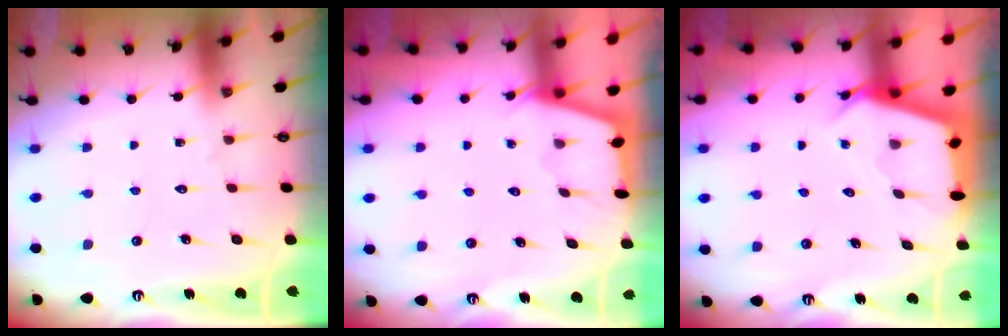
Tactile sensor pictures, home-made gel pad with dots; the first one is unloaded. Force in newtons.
{"total": 2.2, "press": 2.2, "slide": 0.1}
{"total": 2.8, "press": 2.8, "slide": 0.2}